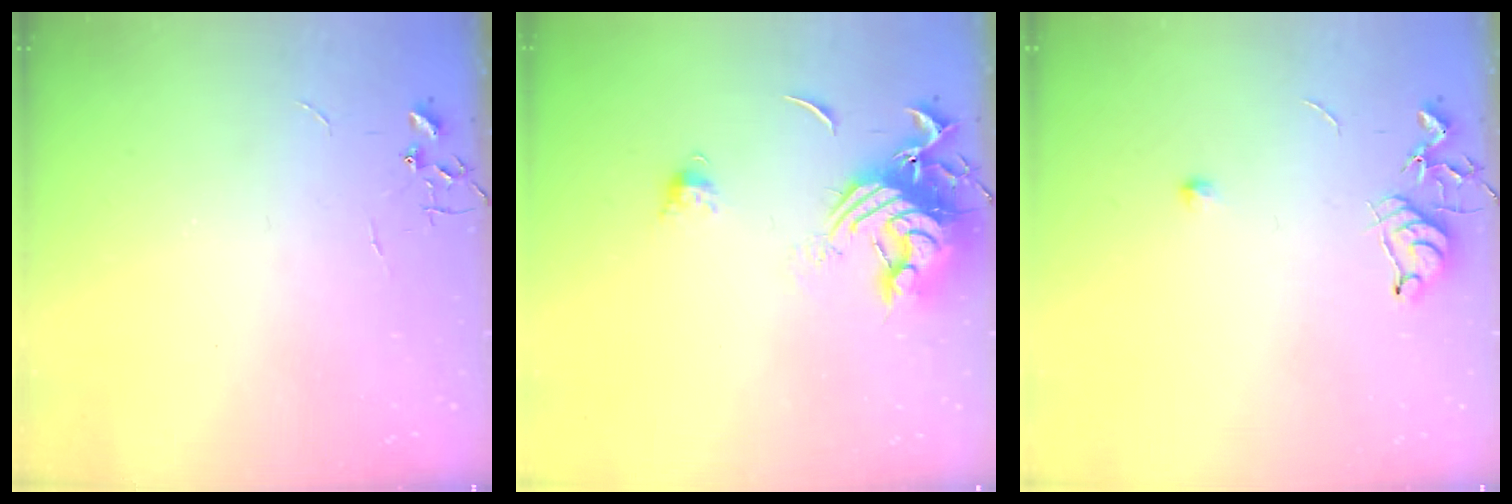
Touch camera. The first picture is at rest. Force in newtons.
{"total": 13.5, "press": 13.4, "slide": 1.5}
{"total": 7.1, "press": 7.0, "slide": 1.0}